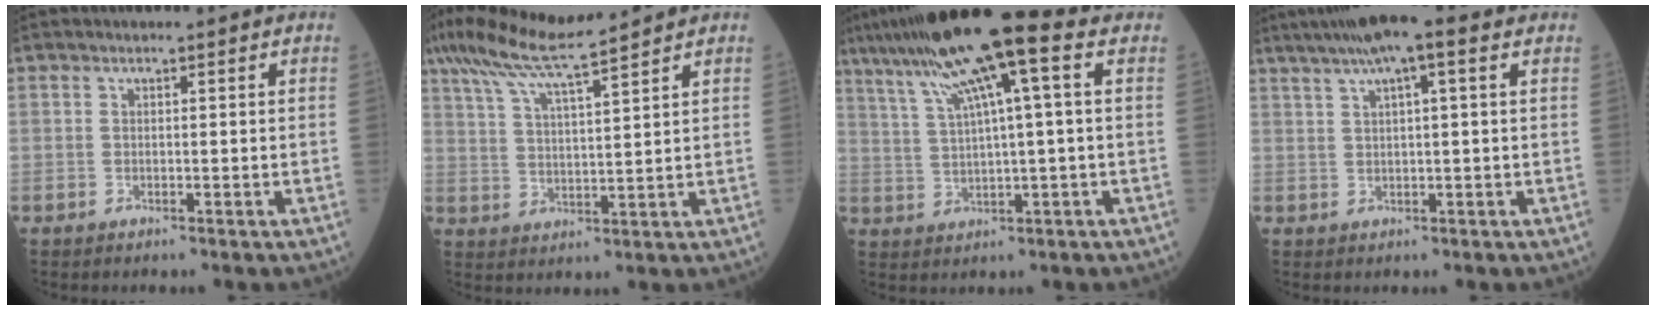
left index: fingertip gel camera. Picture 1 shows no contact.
{"total": 10.2, "force": [8.9, -1.1, 4.8], "torque": [-0.096, 0.019, 0.161]}
{"total": 13.3, "force": [6.8, 0.2, 11.4], "torque": [-0.209, 0.033, 0.115]}
{"total": 8.6, "force": [5.4, 0.9, 6.6], "torque": [-0.111, 0.038, 0.082]}